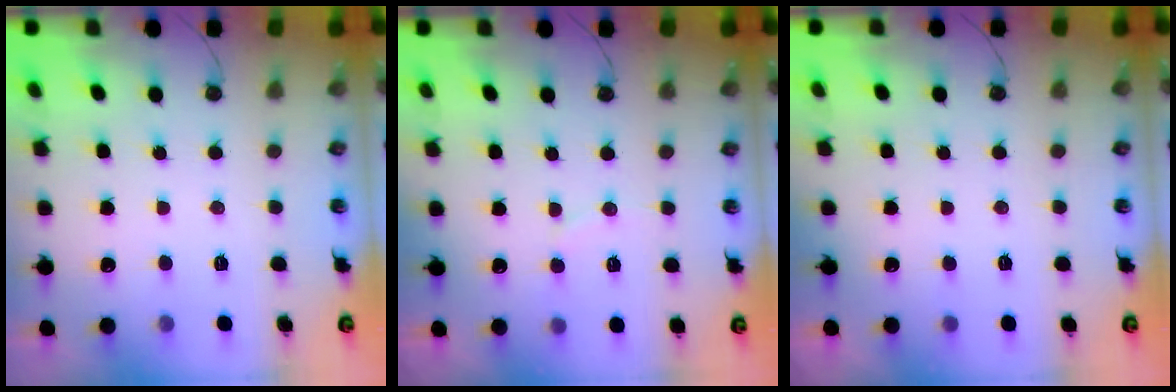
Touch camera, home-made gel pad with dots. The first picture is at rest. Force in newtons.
{"total": 4.0, "press": 3.9, "slide": 1.0}
{"total": 1.7, "press": 0.4, "slide": 1.6}